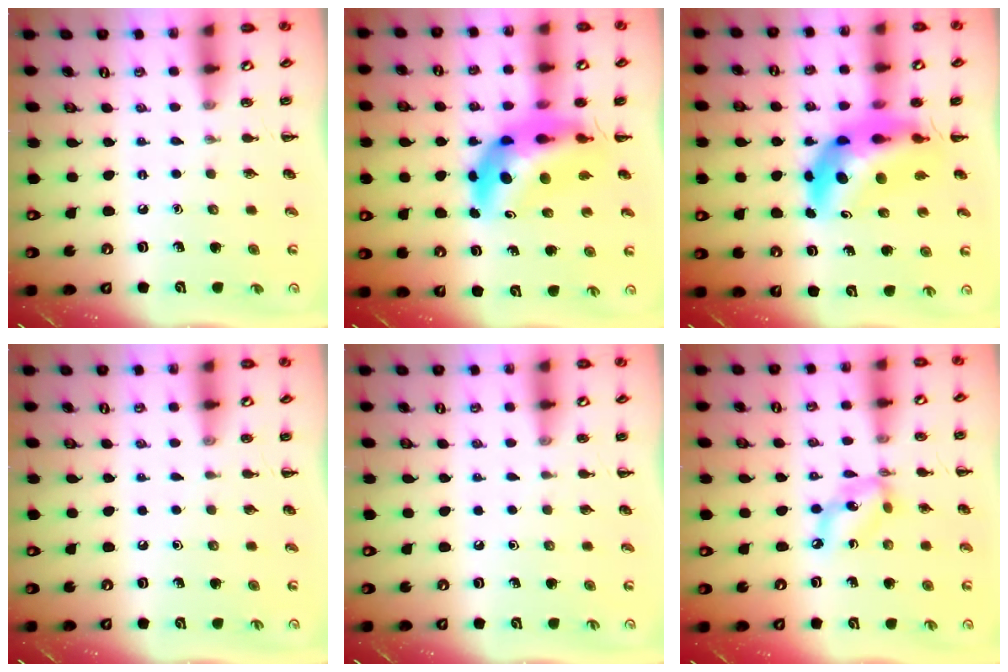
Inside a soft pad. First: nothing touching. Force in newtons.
{"total": 10.3, "press": 9.8, "slide": 3.1}
{"total": 10.3, "press": 9.8, "slide": 3.1}
{"total": 0.0}
{"total": 0.0}
{"total": 7.7, "press": 7.5, "slide": 1.9}